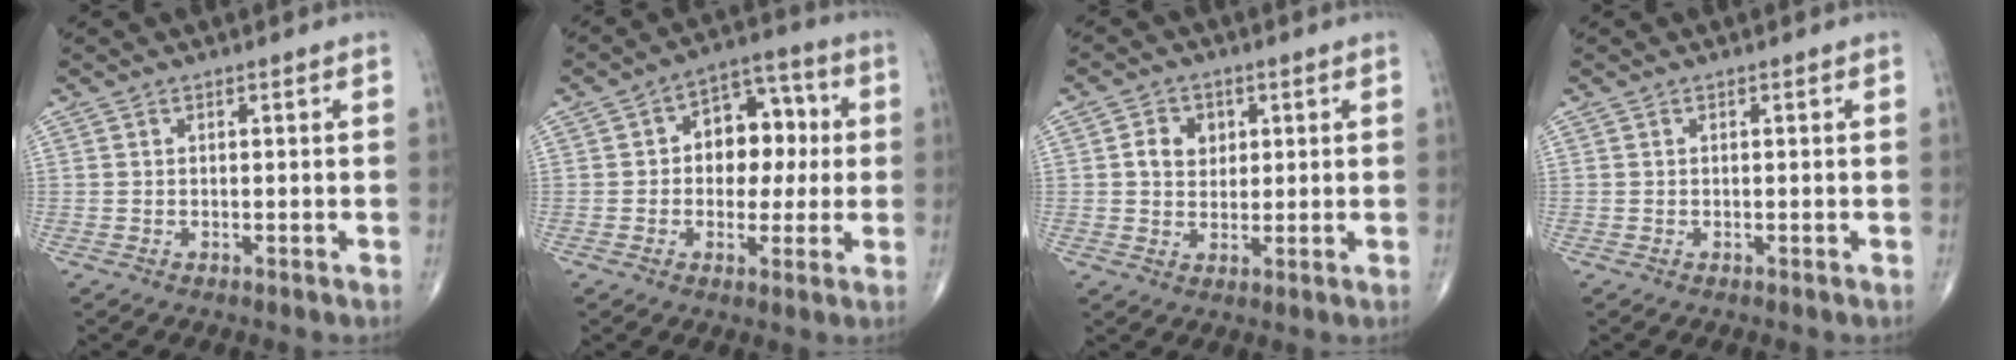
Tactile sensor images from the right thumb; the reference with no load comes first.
{"total": 11.5, "force": [1.0, 7.9, 8.2], "torque": [-0.070, 0.028, 0.008]}
{"total": 5.2, "force": [1.3, 4.2, 2.6], "torque": [-0.021, -0.002, 0.020]}
{"total": 0.0}